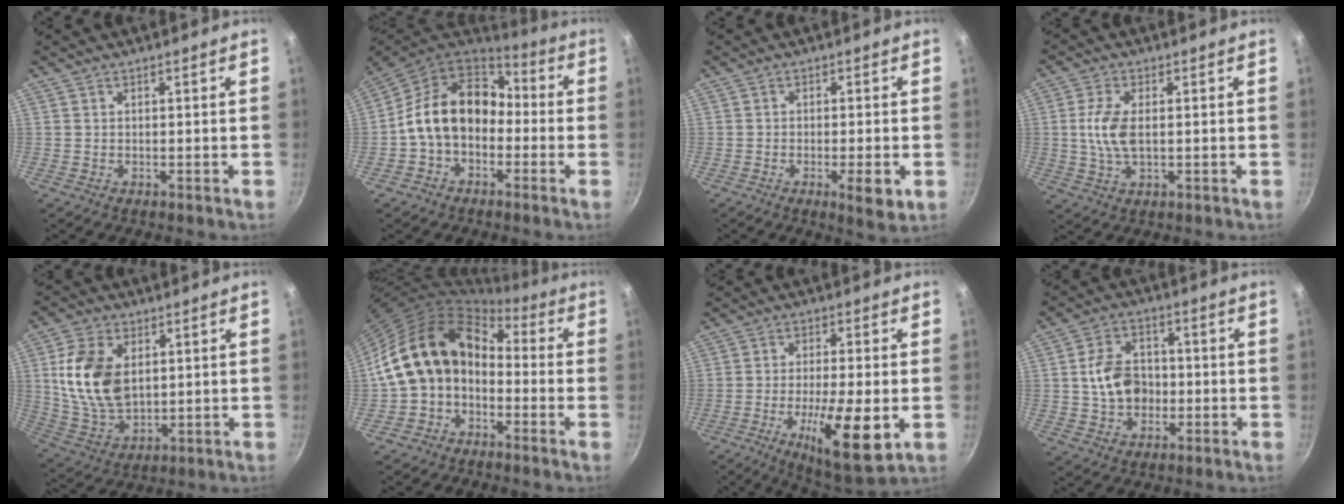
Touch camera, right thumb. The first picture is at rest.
{"total": 15.1, "force": [-1.4, 11.3, 10.0], "torque": [-0.140, 0.050, -0.041]}
{"total": 5.4, "force": [-1.8, 1.3, 4.9], "torque": [-0.076, 0.003, -0.025]}
{"total": 6.7, "force": [0.4, 3.2, 5.8], "torque": [-0.123, 0.000, 0.007]}
{"total": 14.5, "force": [2.8, 9.4, 10.6], "torque": [-0.185, -0.018, 0.066]}
{"total": 14.5, "force": [-2.1, 11.0, 9.3], "torque": [-0.140, 0.058, -0.053]}
{"total": 14.1, "force": [-3.9, 3.8, 13.0], "torque": [-0.213, 0.001, -0.060]}
{"total": 9.4, "force": [-0.6, 7.2, 5.9], "torque": [-0.082, 0.016, -0.013]}